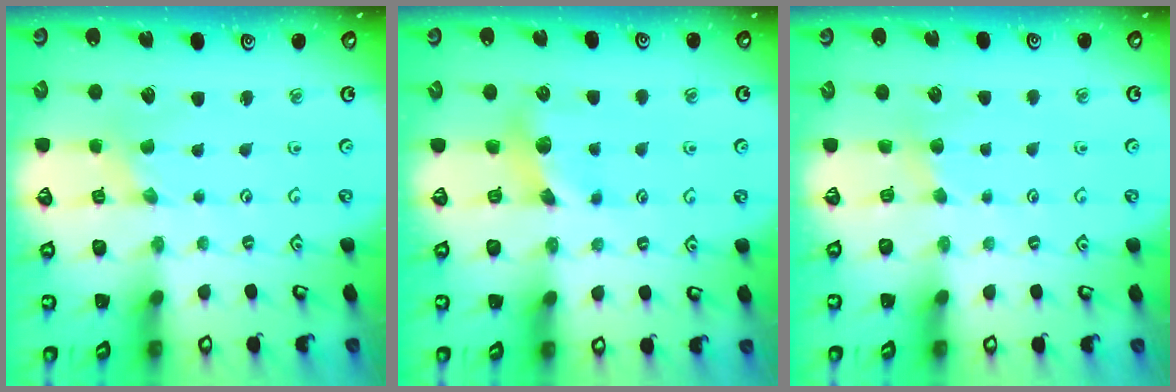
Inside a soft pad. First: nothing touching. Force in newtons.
{"total": 6.6, "press": 6.5, "slide": 0.7}
{"total": 3.2, "press": 3.2, "slide": 0.5}